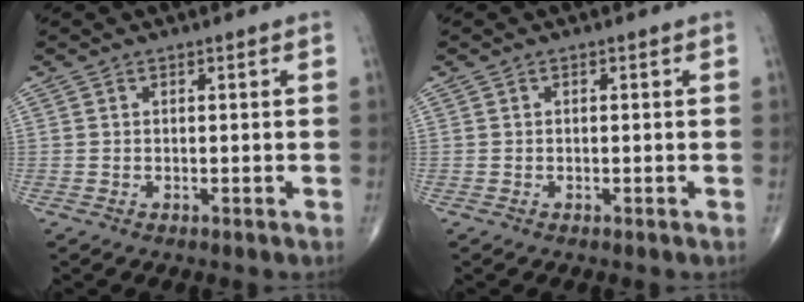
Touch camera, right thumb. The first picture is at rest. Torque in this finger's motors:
{"motor_torque": [0.27, -0.51, -0.05, 0.06, -0.01]}